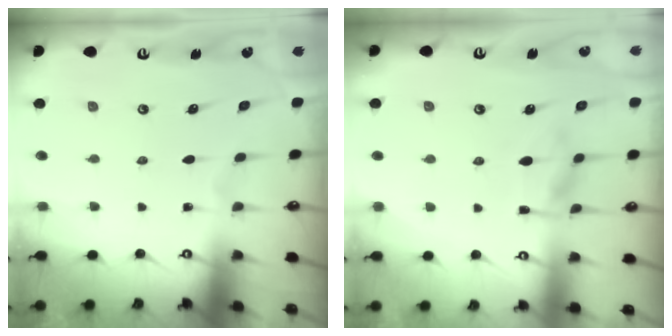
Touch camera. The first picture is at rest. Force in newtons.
{"total": 3.8, "press": 3.6, "slide": 1.1}